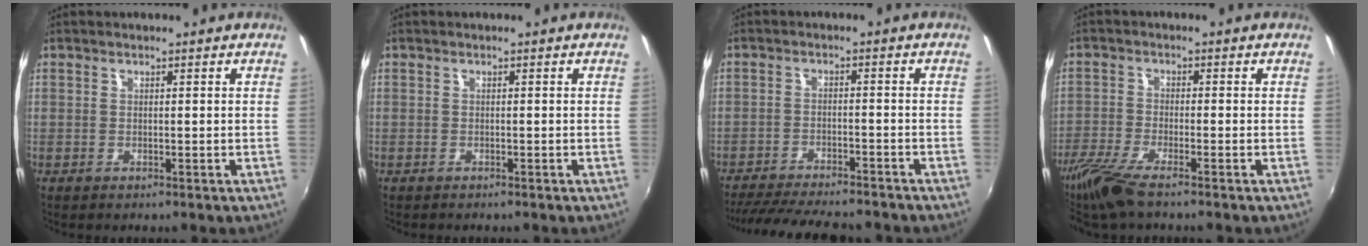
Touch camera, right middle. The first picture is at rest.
{"total": 0.6, "force": [-0.5, 0.3, 0.1], "torque": [-0.004, -0.003, -0.009]}
{"total": 16.0, "force": [-14.0, 3.2, 6.9], "torque": [-0.142, -0.024, -0.211]}
{"total": 8.4, "force": [-6.7, 1.0, 5.0], "torque": [-0.126, -0.028, -0.131]}